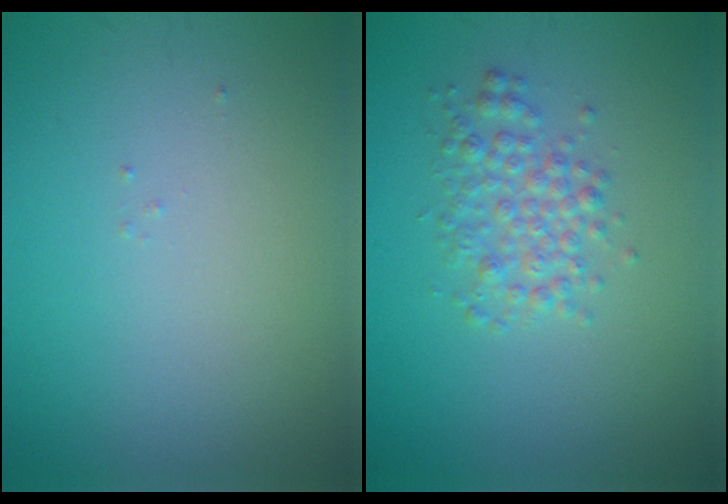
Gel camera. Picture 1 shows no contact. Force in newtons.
{"total": 2.8, "press": 2.8, "slide": 0.0}